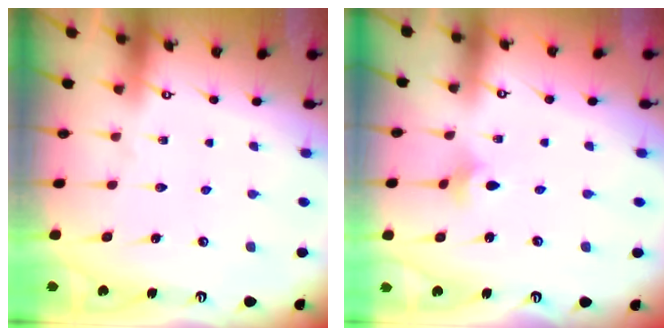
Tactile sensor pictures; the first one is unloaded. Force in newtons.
{"total": 2.1, "press": 2.0, "slide": 0.5}